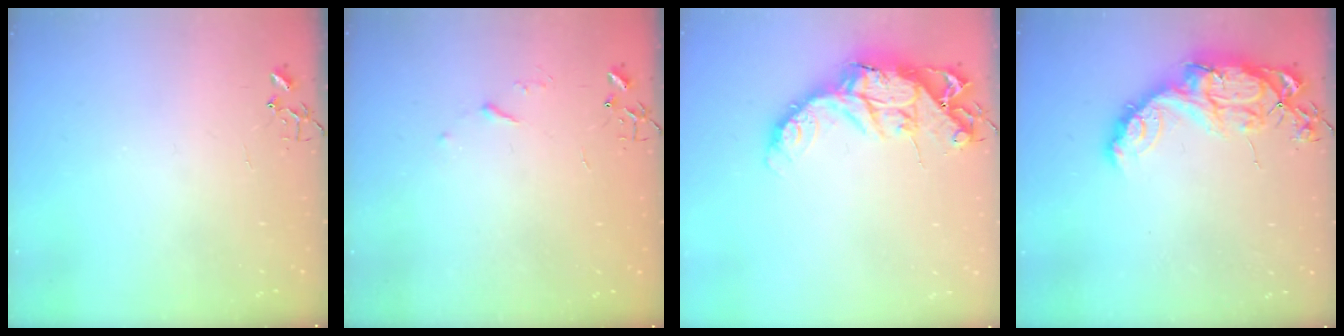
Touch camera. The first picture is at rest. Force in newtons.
{"total": 3.9, "press": 3.8, "slide": 0.6}
{"total": 15.7, "press": 15.7, "slide": 1.3}
{"total": 15.5, "press": 15.4, "slide": 1.0}